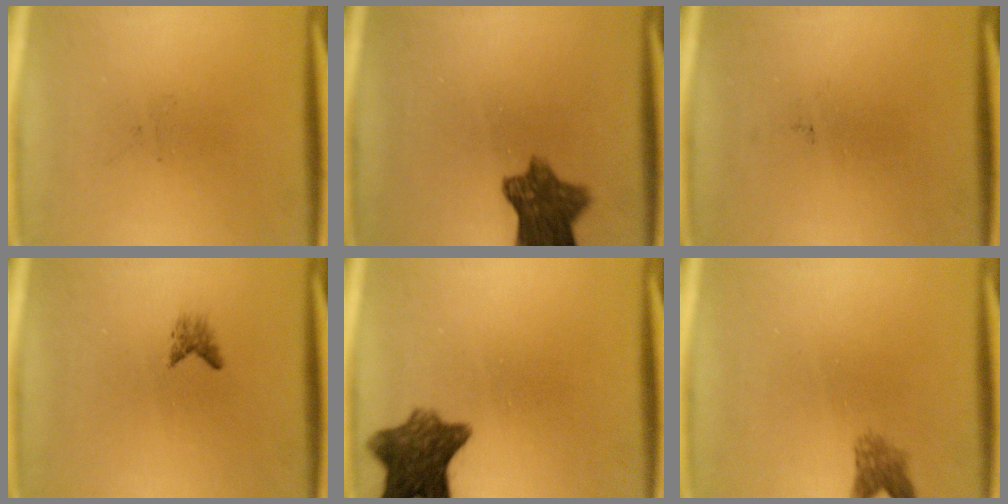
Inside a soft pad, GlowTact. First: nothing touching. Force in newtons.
{"total": 8.6}
{"total": 0.0}
{"total": 1.1}
{"total": 9.0}
{"total": 2.4}